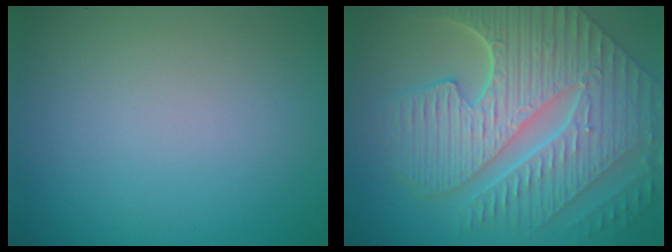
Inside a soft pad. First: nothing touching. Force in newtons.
{"total": 10.6, "press": 7.3, "slide": 7.7}